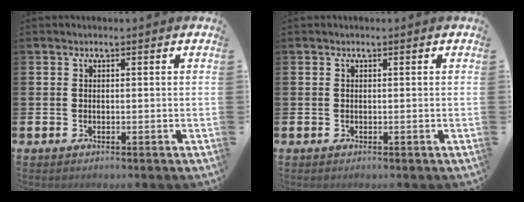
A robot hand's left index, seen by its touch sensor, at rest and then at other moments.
{"total": 0.0}